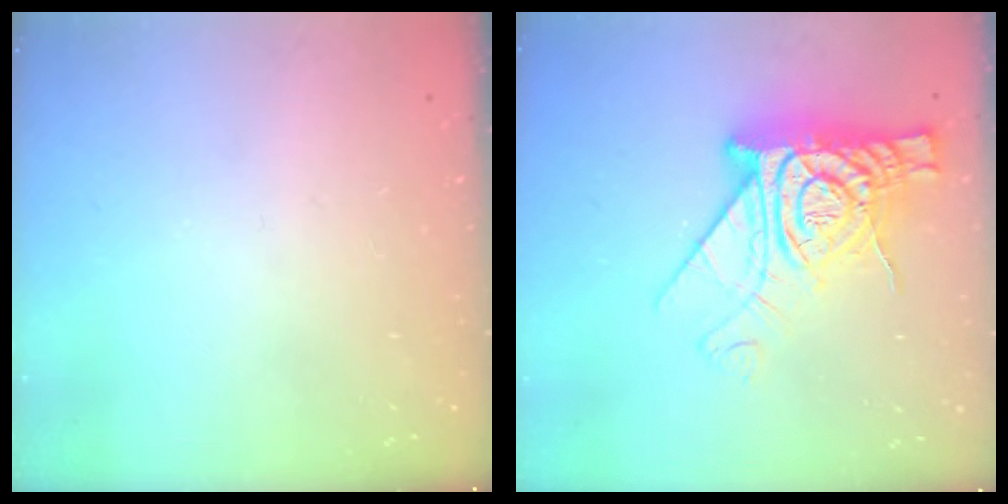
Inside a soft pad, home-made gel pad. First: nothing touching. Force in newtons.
{"total": 19.7, "press": 19.6, "slide": 2.0}